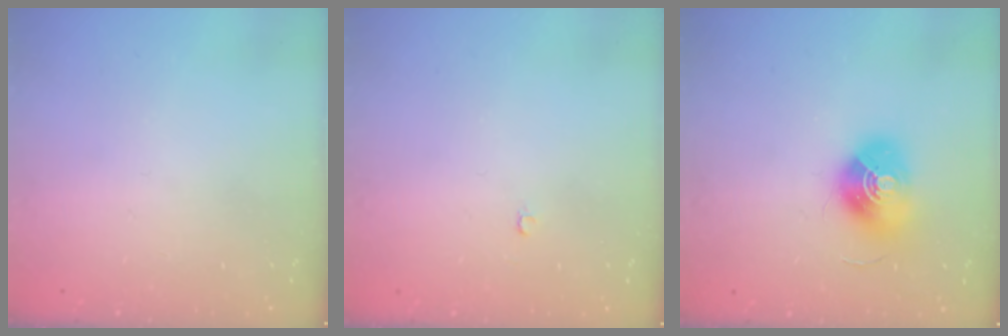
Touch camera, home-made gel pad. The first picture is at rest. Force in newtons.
{"total": 2.1, "press": 2.1, "slide": 0.2}
{"total": 12.7, "press": 12.7, "slide": 0.5}